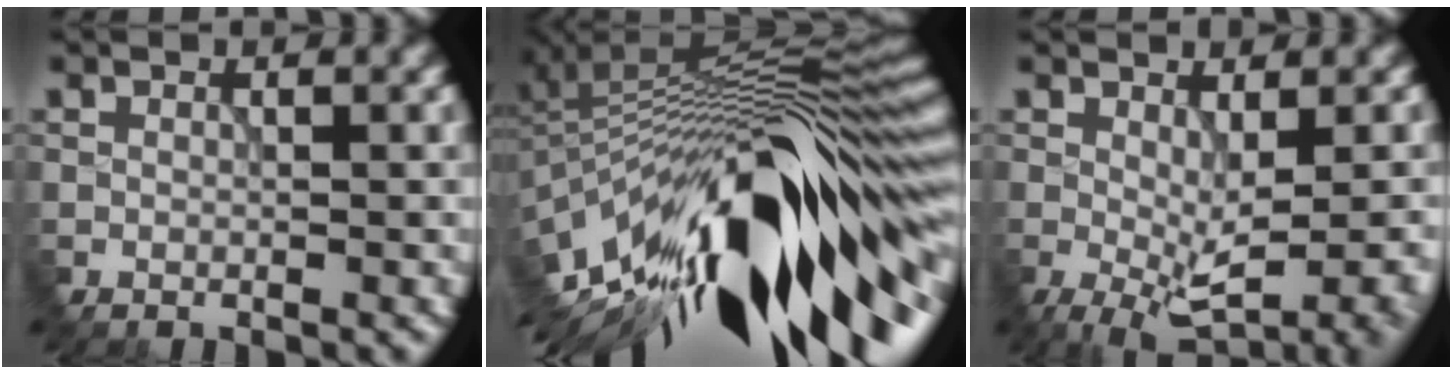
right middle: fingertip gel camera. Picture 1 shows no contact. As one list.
[{"total": 17.2, "force": [-6.0, 6.1, 14.9], "torque": [-0.257, -0.015, -0.108]}, {"total": 6.5, "force": [-1.5, 2.3, 5.9], "torque": [-0.097, -0.014, -0.007]}]